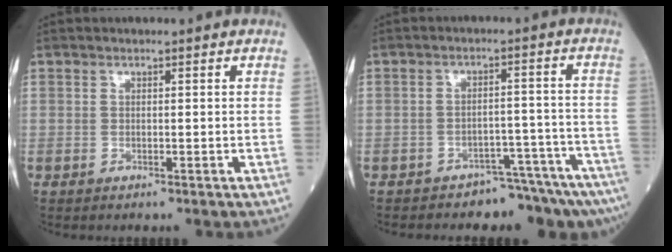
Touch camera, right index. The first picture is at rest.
{"total": 7.0, "force": [-6.8, 1.1, 1.7], "torque": [0.003, 0.046, -0.093]}